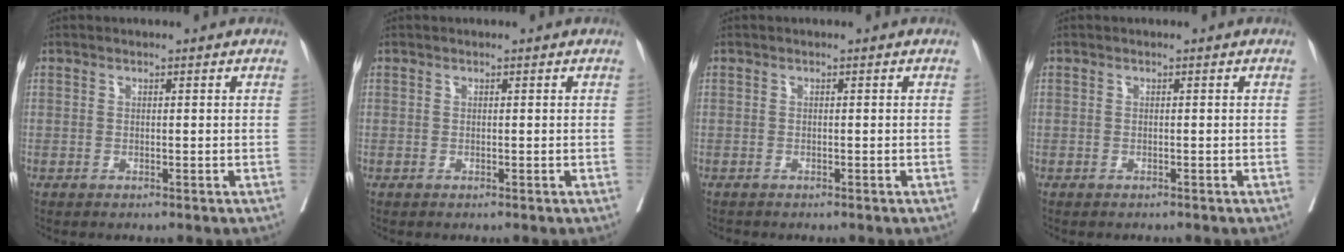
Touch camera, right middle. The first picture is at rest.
{"total": 0.0}
{"total": 0.0}
{"total": 1.1, "force": [-1.0, 0.2, 0.3], "torque": [-0.011, -0.005, -0.013]}